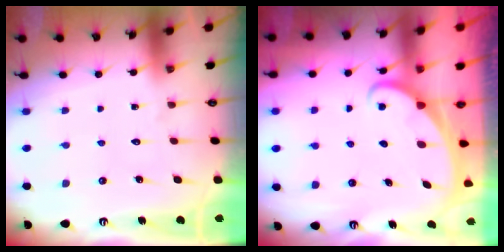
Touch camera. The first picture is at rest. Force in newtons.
{"total": 1.7, "press": 1.7, "slide": 0.1}